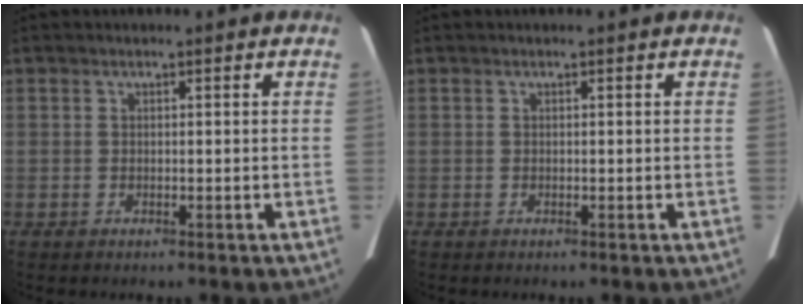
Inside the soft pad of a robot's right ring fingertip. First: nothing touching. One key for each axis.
{"total": 0.0}